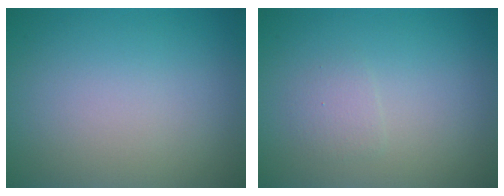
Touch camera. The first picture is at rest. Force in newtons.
{"total": 1.1, "press": 1.1, "slide": 0.1}